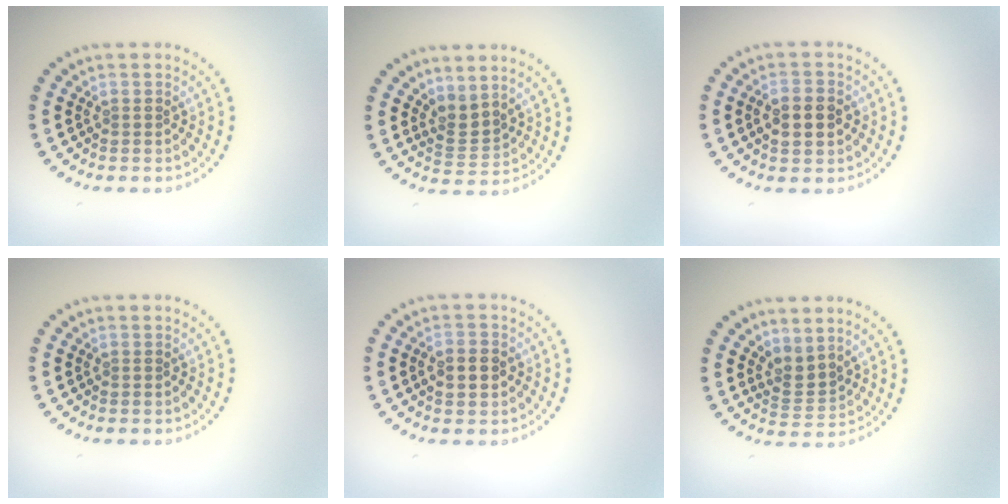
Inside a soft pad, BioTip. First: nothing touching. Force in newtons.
{"total": 2.3, "press": 1.5, "slide": 1.8}
{"total": 3.8, "press": 3.8, "slide": 0.2}
{"total": 0.0}
{"total": 3.1, "press": 3.1, "slide": 0.2}
{"total": 2.3, "press": 1.5, "slide": 1.7}